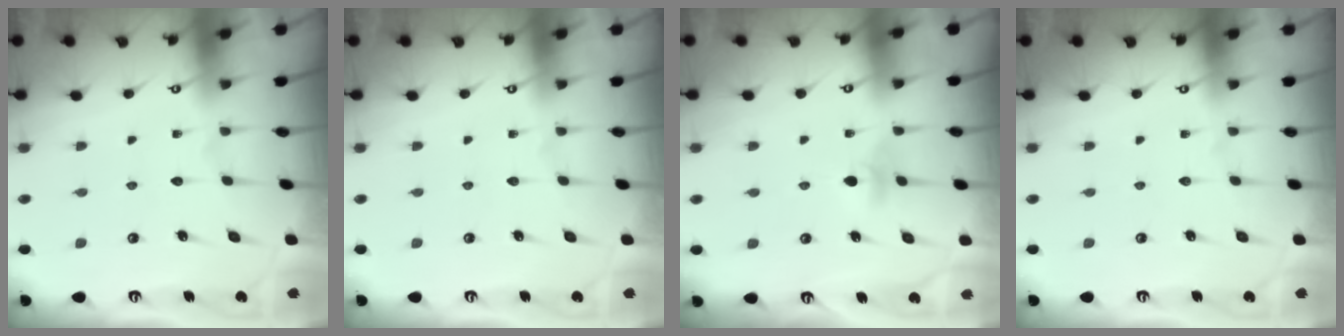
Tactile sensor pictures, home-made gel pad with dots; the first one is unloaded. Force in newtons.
{"total": 0.0}
{"total": 4.5, "press": 4.4, "slide": 0.7}
{"total": 0.0}